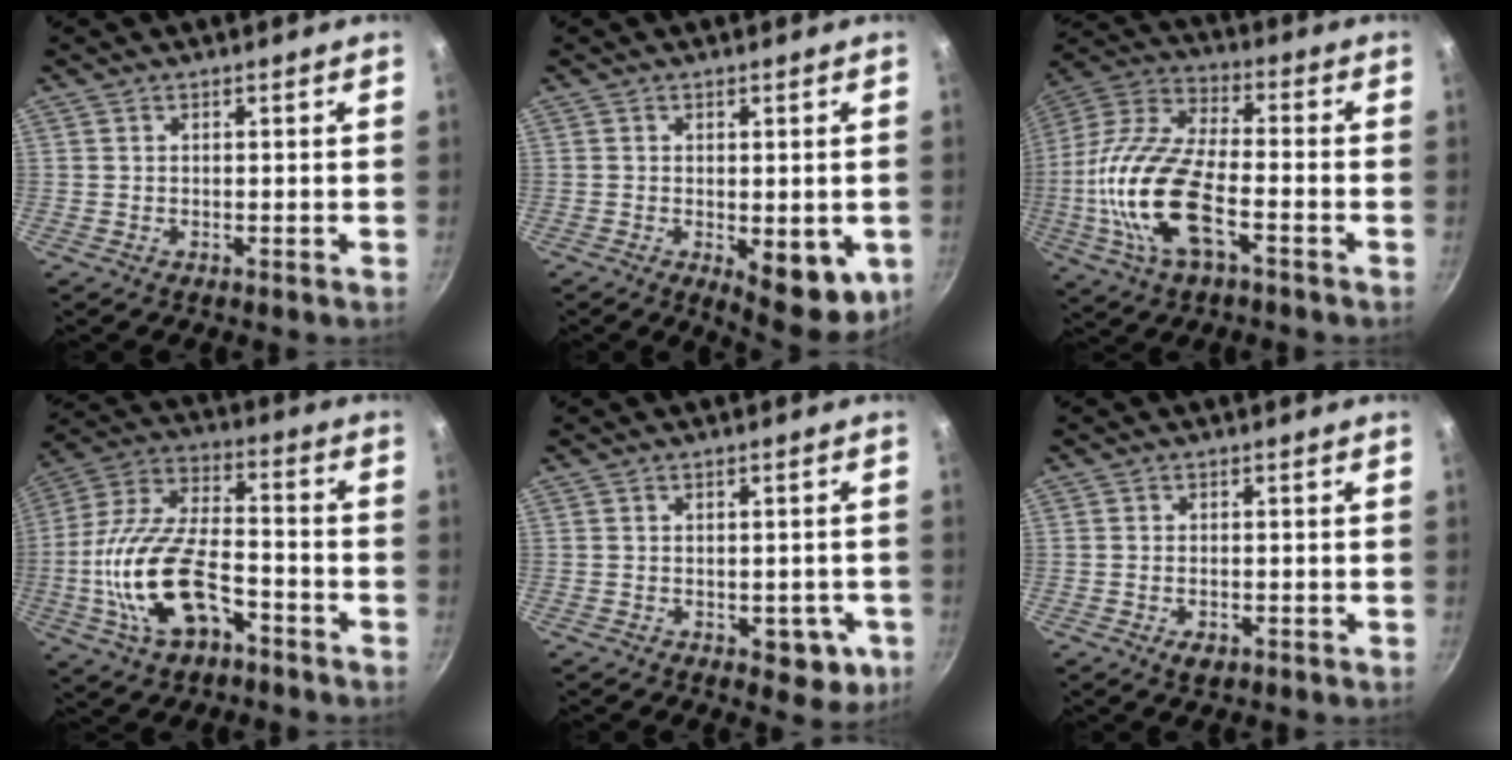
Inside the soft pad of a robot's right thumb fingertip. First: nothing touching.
{"total": 10.2, "force": [-3.1, 4.6, 8.6], "torque": [-0.093, -0.011, -0.033]}
{"total": 19.7, "force": [-5.3, 8.8, 16.8], "torque": [-0.358, 0.025, -0.099]}
{"total": 18.9, "force": [-6.5, 9.5, 15.0], "torque": [-0.300, 0.038, -0.116]}
{"total": 5.6, "force": [-2.2, 3.3, 3.9], "torque": [-0.018, 0.010, -0.022]}
{"total": 2.5, "force": [-1.1, 1.4, 1.7], "torque": [-0.026, 0.004, -0.015]}